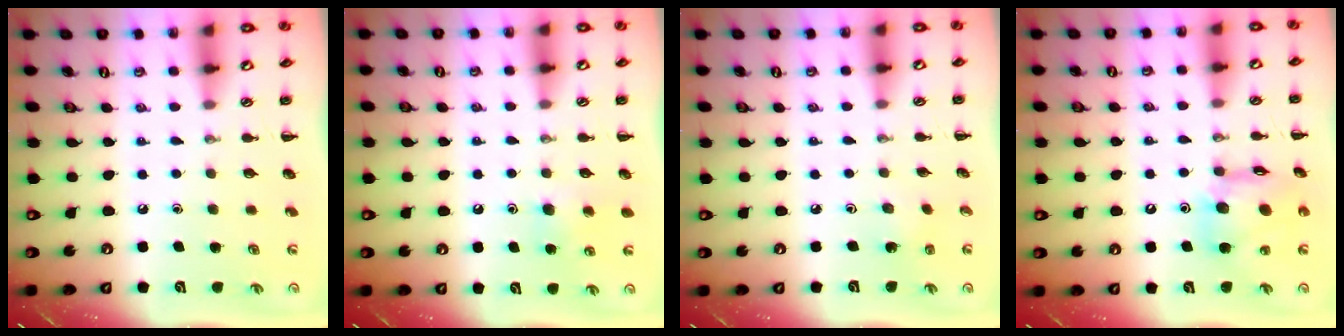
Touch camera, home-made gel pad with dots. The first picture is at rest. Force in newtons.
{"total": 6.0, "press": 5.7, "slide": 1.7}
{"total": 1.1, "press": 1.0, "slide": 0.5}
{"total": 13.5, "press": 13.2, "slide": 3.0}